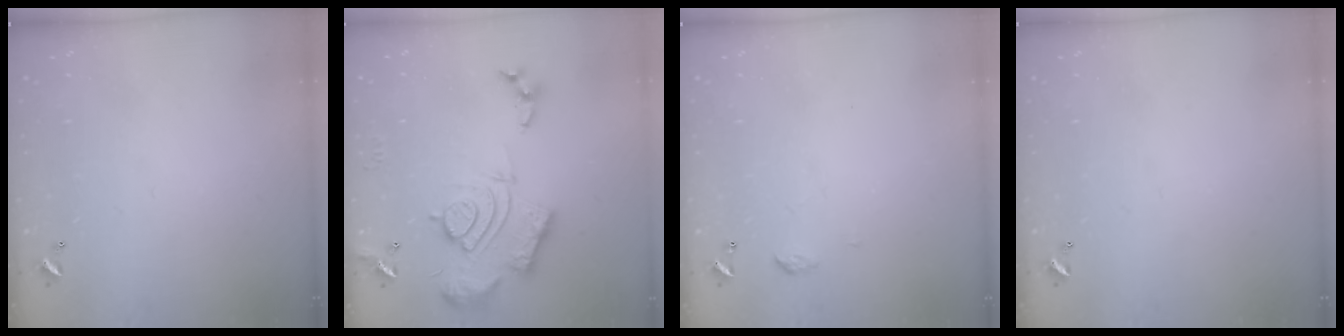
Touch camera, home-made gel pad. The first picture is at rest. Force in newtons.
{"total": 19.2, "press": 19.1, "slide": 1.8}
{"total": 4.6, "press": 4.5, "slide": 0.6}
{"total": 0.0}